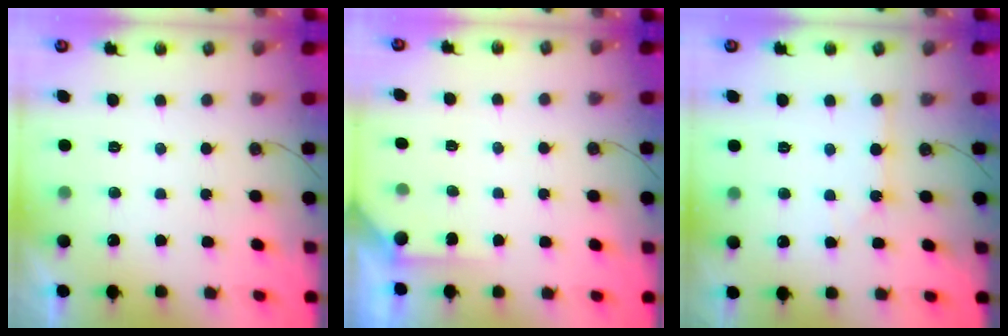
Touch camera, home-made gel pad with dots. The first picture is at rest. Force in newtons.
{"total": 2.5, "press": 2.5, "slide": 0.3}
{"total": 1.9, "press": 1.9, "slide": 0.0}